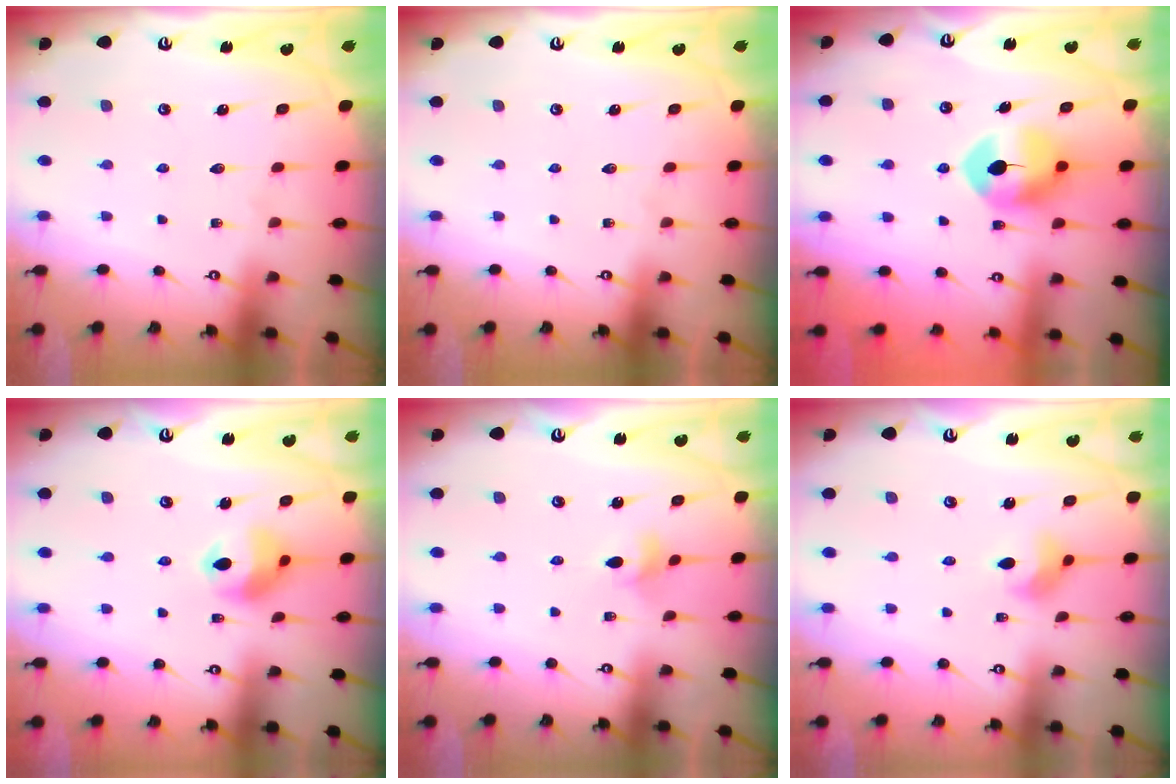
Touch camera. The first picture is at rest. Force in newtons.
{"total": 0.0}
{"total": 9.2, "press": 9.1, "slide": 1.4}
{"total": 10.3, "press": 10.2, "slide": 1.3}
{"total": 3.6, "press": 3.6, "slide": 0.5}
{"total": 6.9, "press": 6.7, "slide": 1.9}